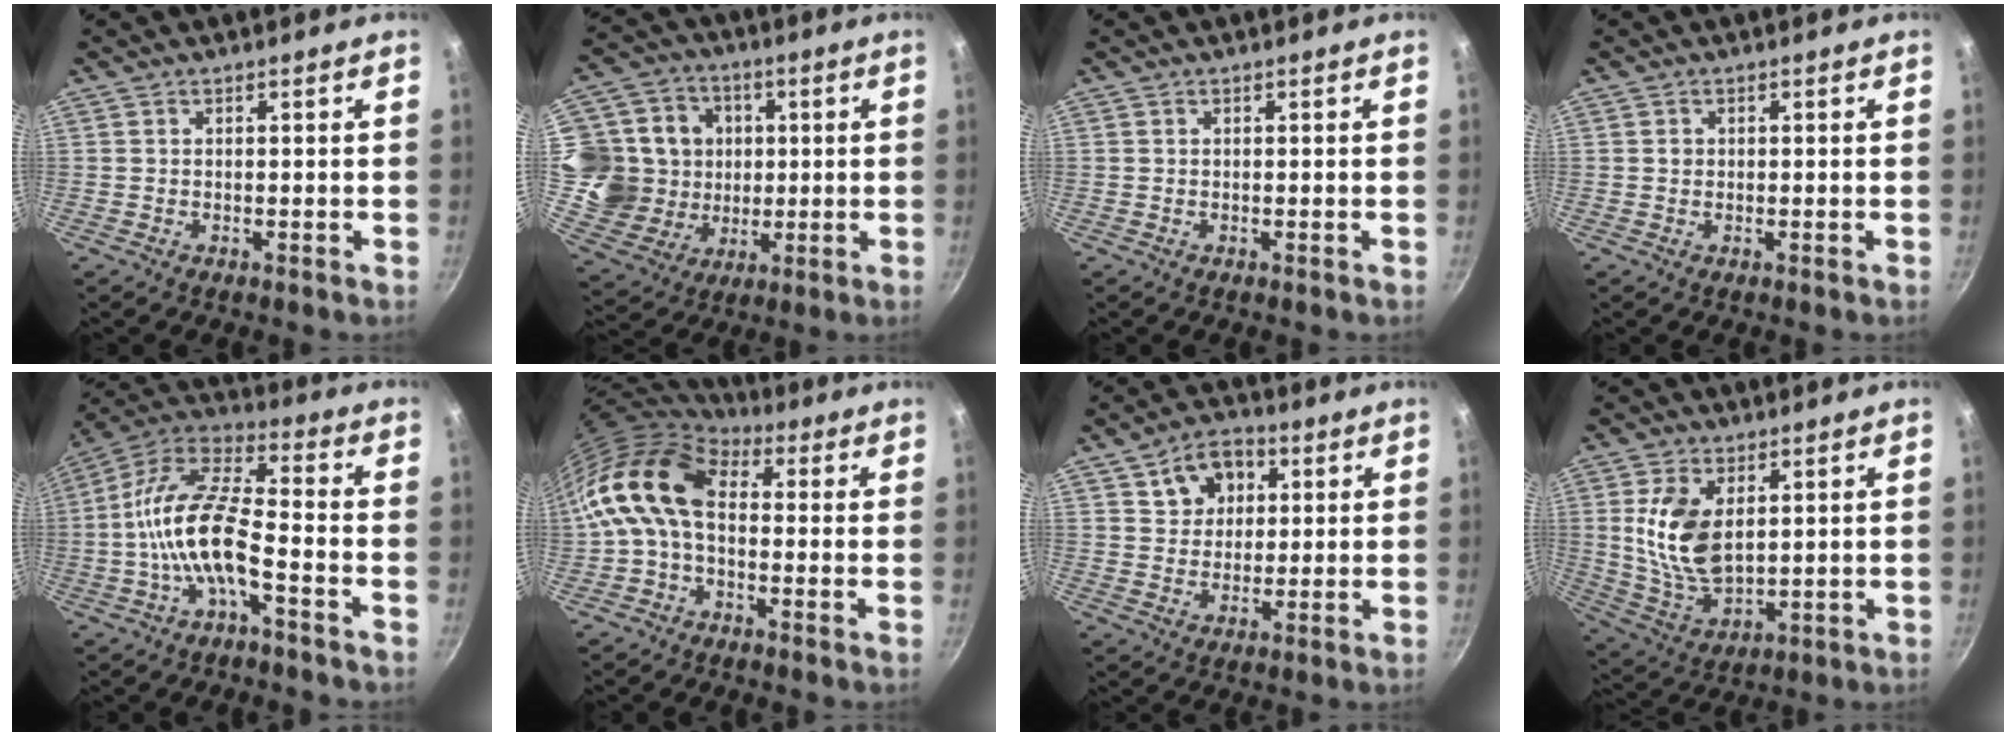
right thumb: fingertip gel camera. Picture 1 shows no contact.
{"total": 17.7, "force": [2.1, 15.8, 7.6], "torque": [-0.123, 0.005, 0.042]}
{"total": 0.0}
{"total": 0.8, "force": [0.1, 0.7, 0.2], "torque": [-0.001, 0.003, 0.001]}
{"total": 14.3, "force": [-4.3, 5.2, 12.6], "torque": [-0.246, 0.048, -0.096]}
{"total": 13.3, "force": [0.1, 8.5, 10.1], "torque": [-0.177, 0.029, -0.019]}
{"total": 8.5, "force": [3.1, 6.6, 4.3], "torque": [-0.038, 0.002, 0.046]}
{"total": 12.3, "force": [2.7, 7.2, 9.6], "torque": [-0.180, -0.023, 0.063]}